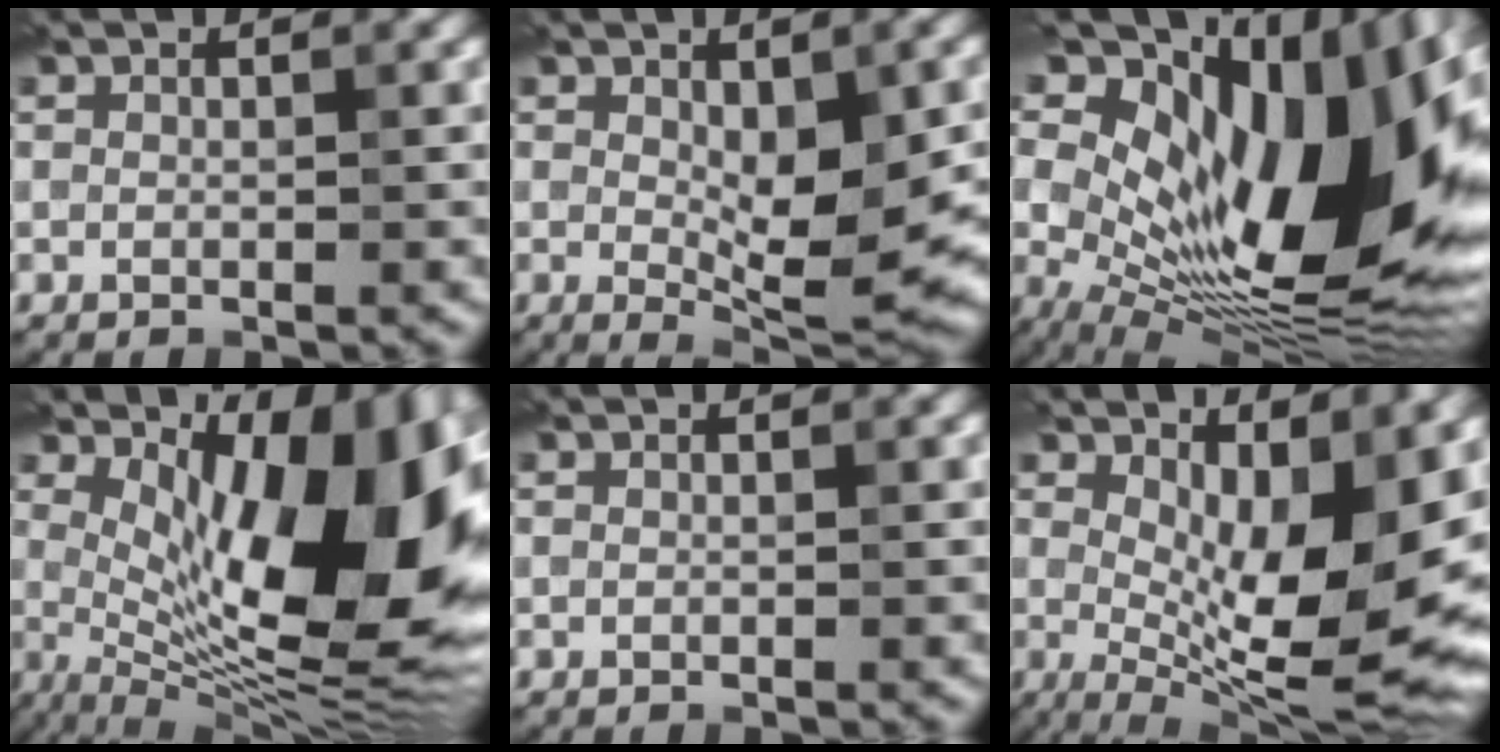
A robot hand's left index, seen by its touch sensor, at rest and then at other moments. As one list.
[{"total": 7.0, "force": [-0.5, 2.7, 6.5], "torque": [-0.105, -0.008, 0.000]}, {"total": 21.1, "force": [3.4, 11.3, 17.5], "torque": [-0.295, 0.013, 0.065]}, {"total": 14.3, "force": [2.4, 5.7, 12.9], "torque": [-0.164, 0.000, 0.032]}, {"total": 0.0}, {"total": 13.2, "force": [1.1, 4.7, 12.3], "torque": [-0.168, -0.013, 0.020]}]